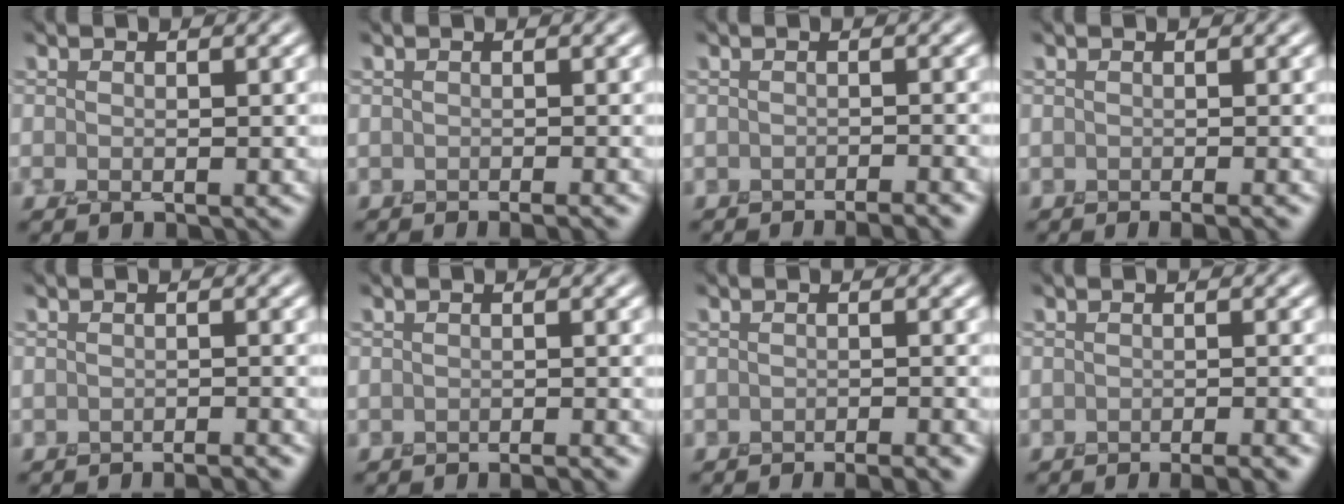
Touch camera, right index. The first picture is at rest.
{"total": 0.5, "force": [-0.5, 0.1, 0.2], "torque": [0.020, 0.005, -0.003]}
{"total": 2.1, "force": [-1.9, 0.2, 0.8], "torque": [0.010, 0.013, -0.022]}
{"total": 0.7, "force": [-0.4, 0.2, 0.6], "torque": [0.013, 0.004, -0.006]}
{"total": 1.6, "force": [-1.6, -0.1, 0.2], "torque": [0.015, 0.011, -0.021]}
{"total": 0.9, "force": [-0.9, -0.1, 0.0], "torque": [0.021, 0.007, -0.009]}
{"total": 2.2, "force": [-2.0, 0.3, 1.1], "torque": [0.010, 0.011, -0.023]}
{"total": 2.4, "force": [-1.8, 0.6, 1.4], "torque": [0.011, 0.014, -0.023]}